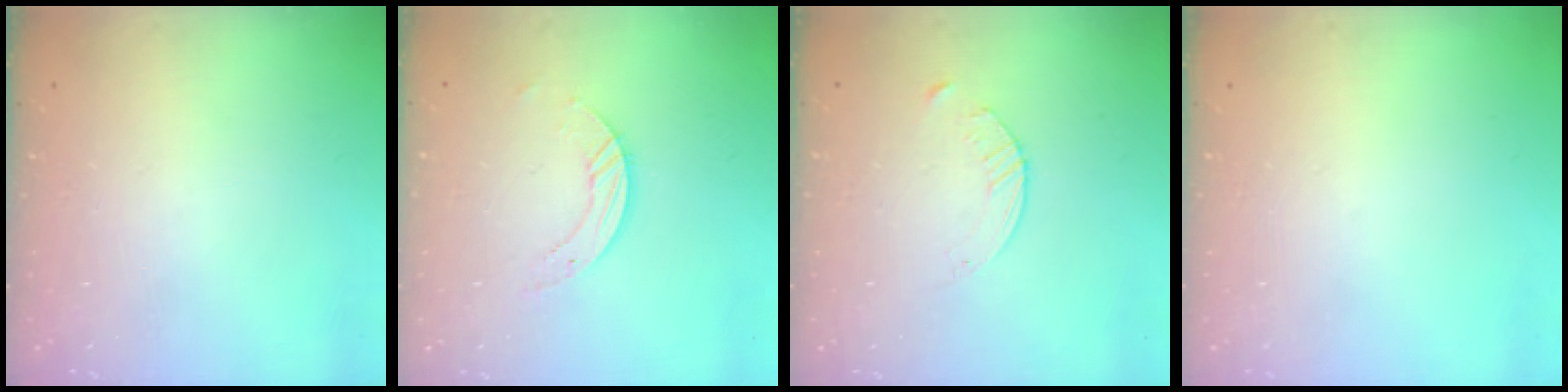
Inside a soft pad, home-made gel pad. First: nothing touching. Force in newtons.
{"total": 3.9, "press": 3.9, "slide": 0.1}
{"total": 2.0, "press": 2.0, "slide": 0.3}
{"total": 0.0}